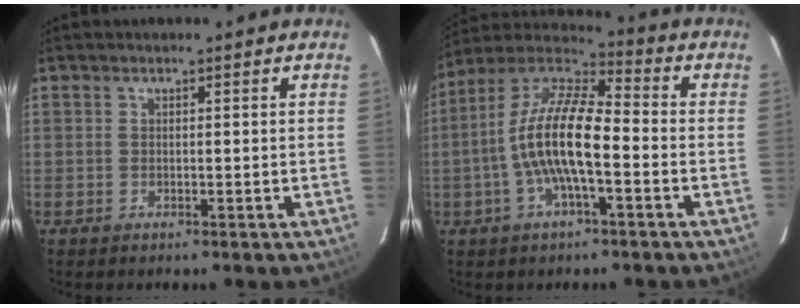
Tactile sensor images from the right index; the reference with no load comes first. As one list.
[{"total": 13.5, "force": [-3.0, 3.7, 12.6], "torque": [-0.247, 0.005, -0.062]}]